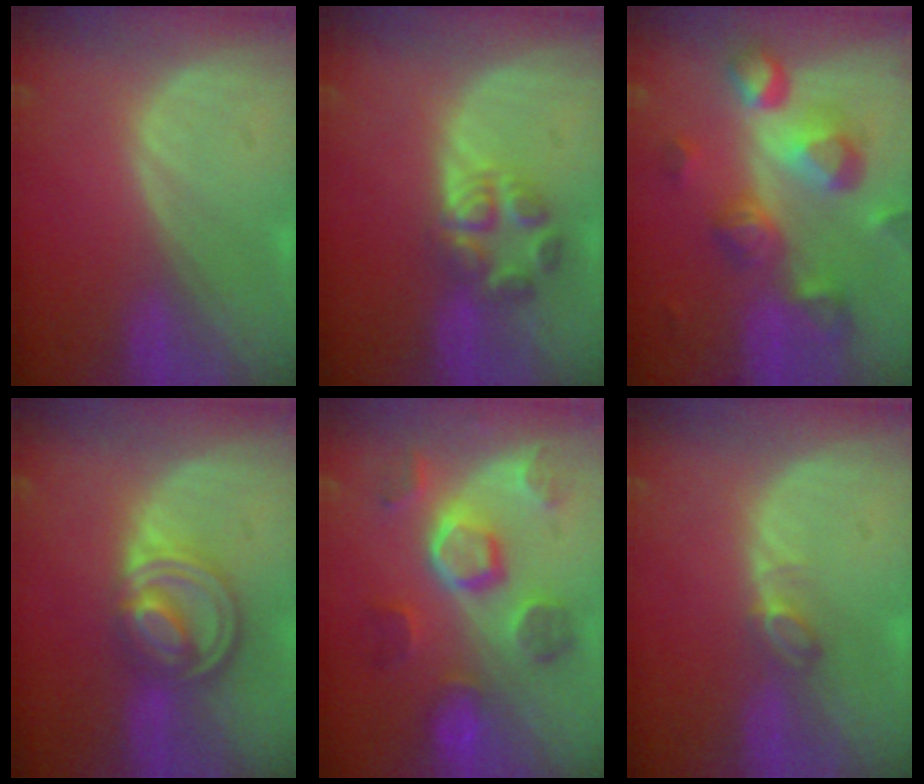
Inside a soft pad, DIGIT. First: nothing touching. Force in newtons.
{"total": 5.6, "press": 5.5, "slide": 1.1}
{"total": 10.7, "press": 9.6, "slide": 4.7}
{"total": 8.1, "press": 6.9, "slide": 4.3}
{"total": 9.1, "press": 9.0, "slide": 1.4}
{"total": 2.1, "press": 2.1, "slide": 0.4}